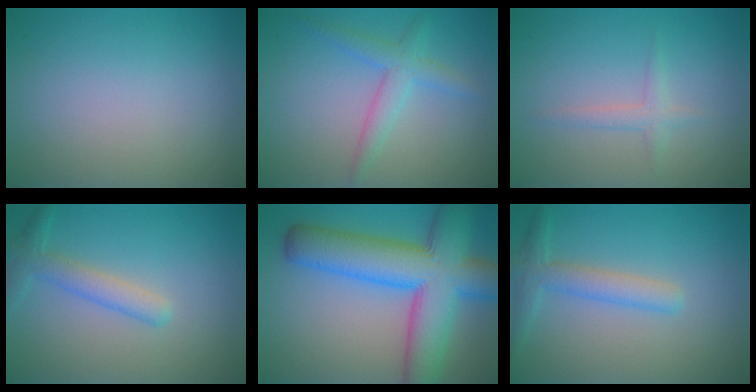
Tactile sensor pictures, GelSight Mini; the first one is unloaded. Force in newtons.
{"total": 2.6, "press": 2.6, "slide": 0.1}
{"total": 1.3, "press": 1.3, "slide": 0.1}
{"total": 2.6, "press": 2.6, "slide": 0.1}
{"total": 11.2, "press": 11.2, "slide": 0.4}
{"total": 2.8, "press": 2.8, "slide": 0.1}